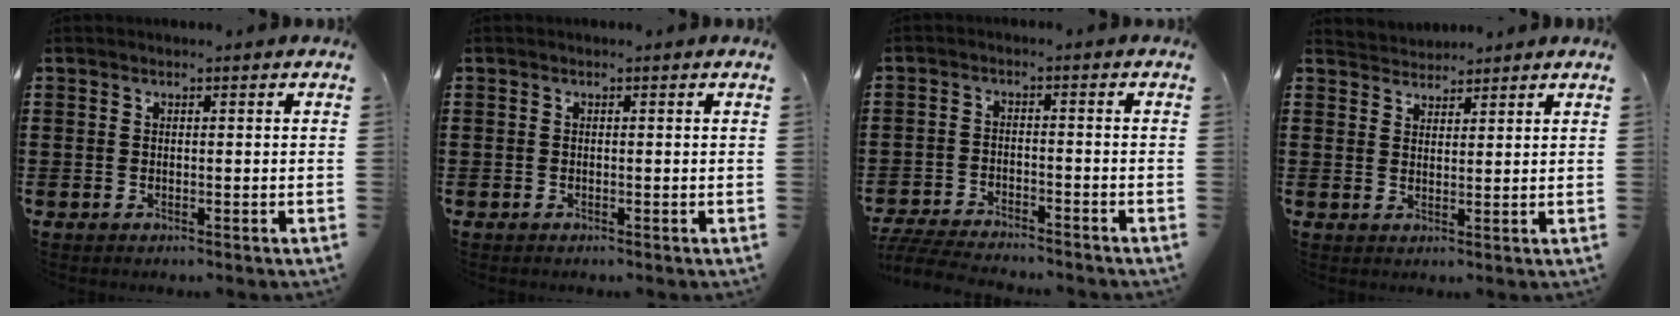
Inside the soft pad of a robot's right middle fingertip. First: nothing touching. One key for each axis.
{"total": 0.0}
{"total": 5.0, "fx": -4.9, "fy": 0.4, "fz": 1.0, "tx": -0.025, "ty": -0.004, "tz": -0.102}
{"total": 2.7, "fx": 2.6, "fy": 0.2, "fz": -0.7, "tx": 0.005, "ty": -0.006, "tz": 0.050}